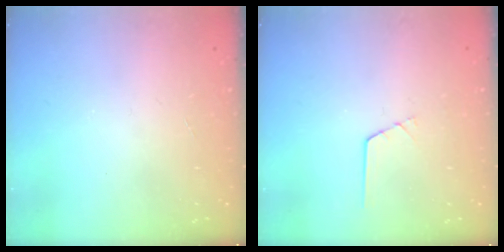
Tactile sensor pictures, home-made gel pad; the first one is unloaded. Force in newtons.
{"total": 0.5, "press": 0.5, "slide": 0.2}